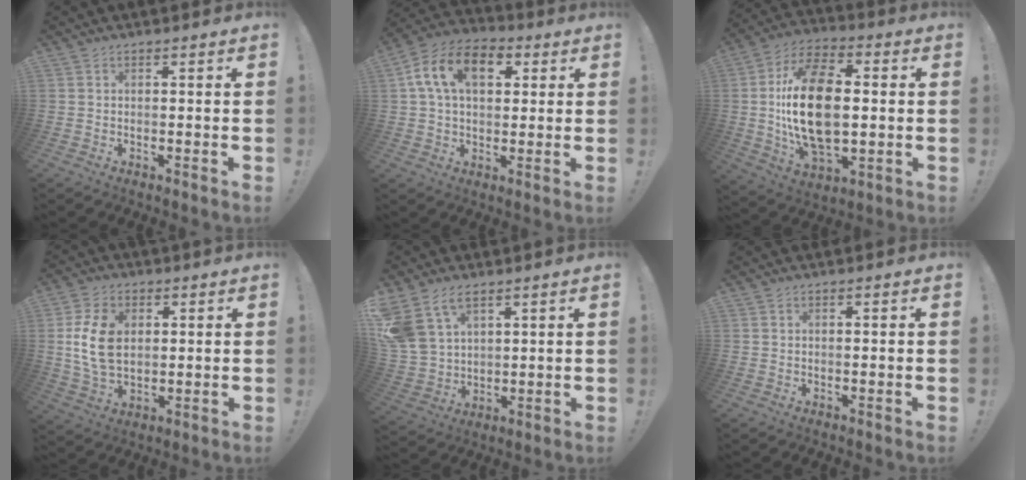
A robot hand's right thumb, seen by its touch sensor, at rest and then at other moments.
{"total": 14.7, "force": [4.7, 9.4, 10.3], "torque": [-0.176, 0.003, 0.085]}
{"total": 20.1, "force": [0.0, 11.9, 16.3], "torque": [-0.302, 0.002, -0.002]}
{"total": 13.0, "force": [1.6, 9.2, 9.1], "torque": [-0.174, 0.002, 0.032]}
{"total": 11.0, "force": [7.0, 6.8, 5.2], "torque": [-0.114, -0.036, 0.140]}
{"total": 0.0}